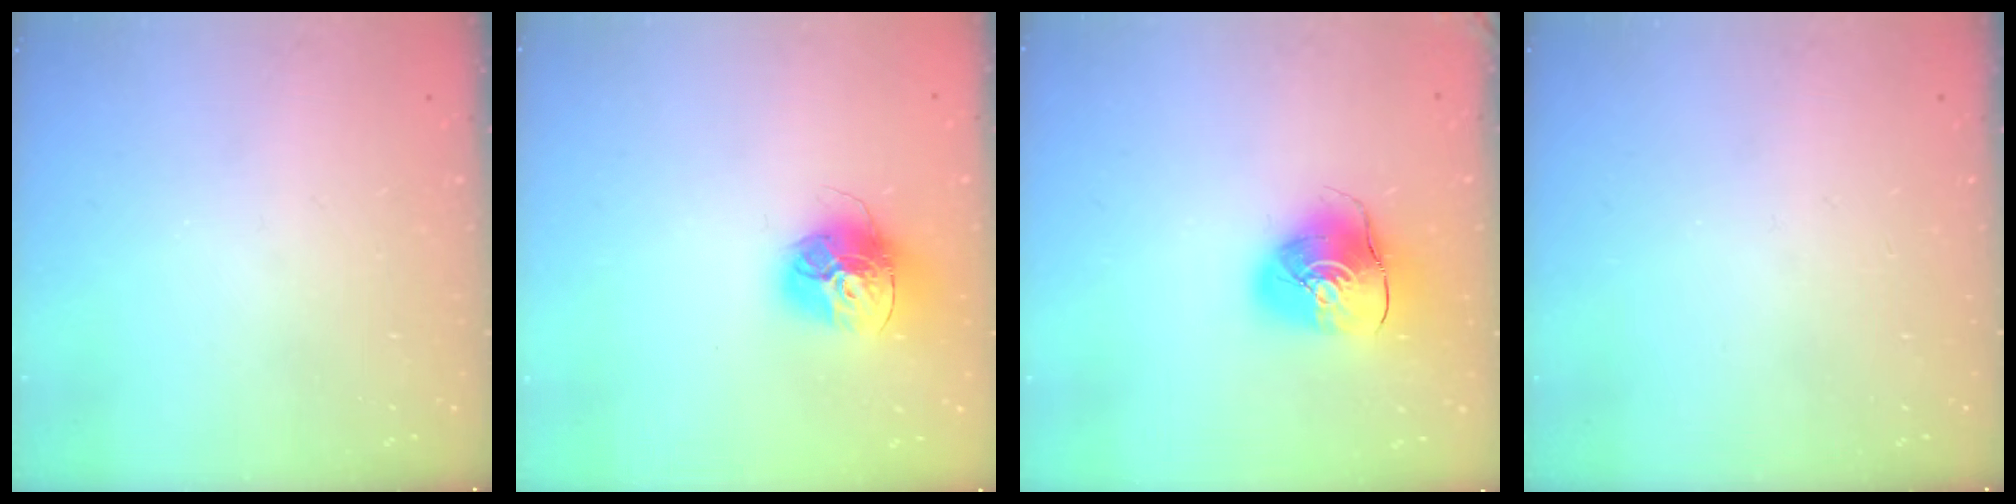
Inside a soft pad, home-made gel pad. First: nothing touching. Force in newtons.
{"total": 15.1, "press": 15.0, "slide": 1.5}
{"total": 10.6, "press": 10.5, "slide": 1.5}
{"total": 0.0}